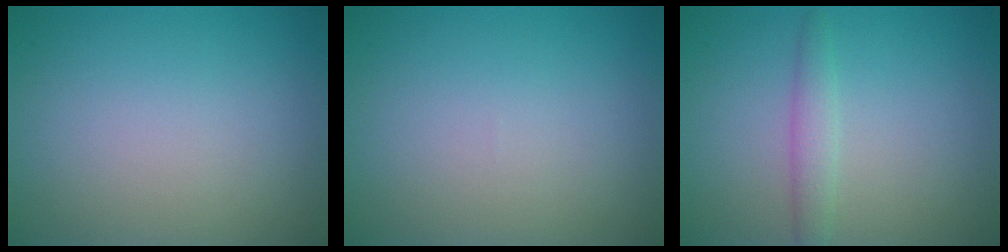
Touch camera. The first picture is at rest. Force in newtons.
{"total": 0.0}
{"total": 1.8, "press": 1.8, "slide": 0.0}